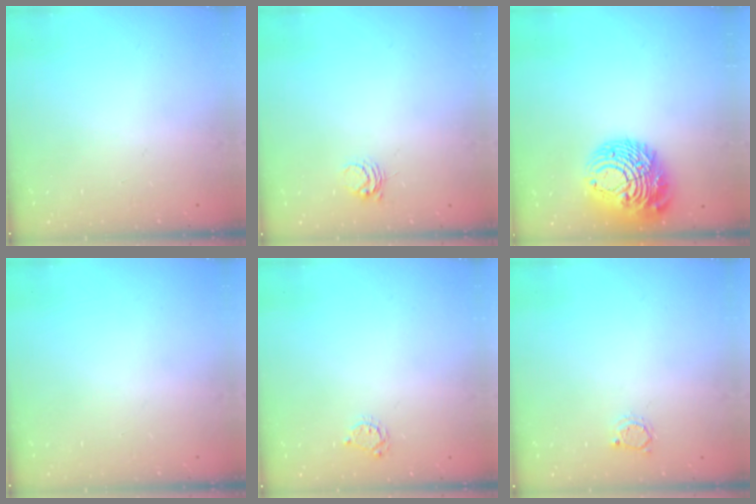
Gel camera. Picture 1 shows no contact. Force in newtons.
{"total": 4.4, "press": 4.4, "slide": 0.3}
{"total": 14.8, "press": 14.7, "slide": 1.4}
{"total": 0.0}
{"total": 4.0, "press": 4.0, "slide": 0.4}
{"total": 2.4, "press": 2.3, "slide": 0.3}